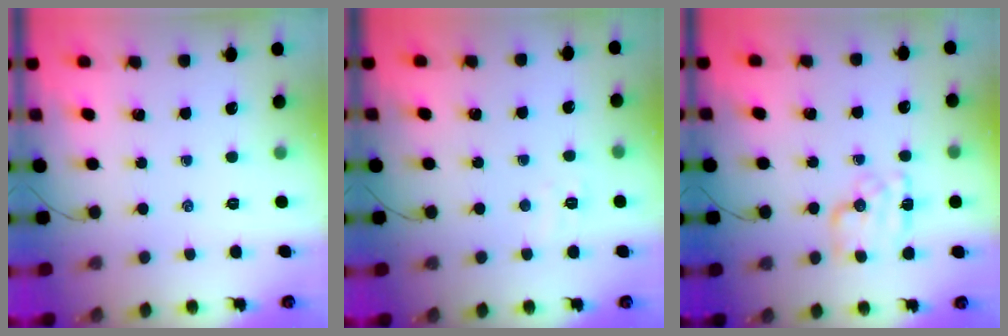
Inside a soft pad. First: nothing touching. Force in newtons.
{"total": 3.8, "press": 3.6, "slide": 1.0}
{"total": 9.7, "press": 9.7, "slide": 0.2}